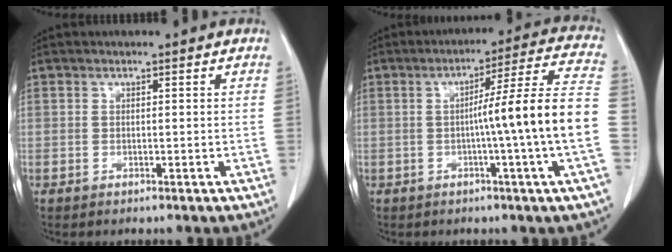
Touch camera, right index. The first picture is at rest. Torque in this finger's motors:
{"motor_torque": [1.63, -0.34, 0.66, 0.14]}